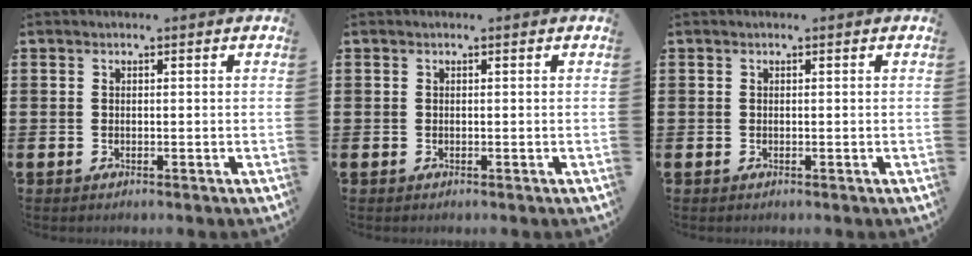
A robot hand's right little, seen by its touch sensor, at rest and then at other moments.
{"total": 0.0}
{"total": 0.0}